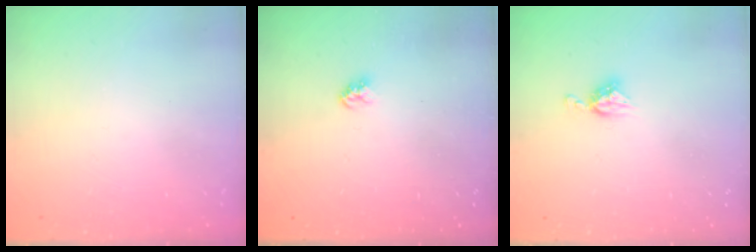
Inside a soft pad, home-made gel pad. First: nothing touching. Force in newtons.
{"total": 3.2, "press": 3.2, "slide": 0.3}
{"total": 6.5, "press": 6.5, "slide": 0.4}